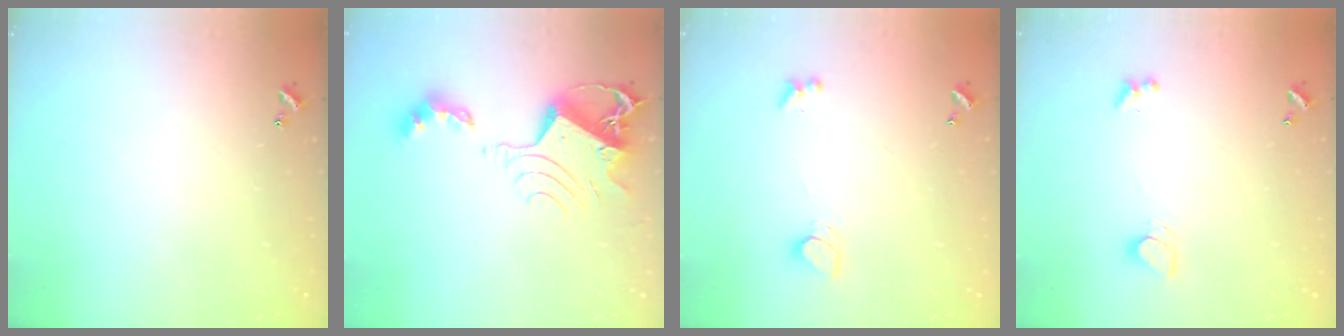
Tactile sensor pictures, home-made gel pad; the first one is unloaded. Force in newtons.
{"total": 11.1, "press": 11.1, "slide": 1.1}
{"total": 2.5, "press": 2.4, "slide": 0.7}
{"total": 2.5, "press": 2.4, "slide": 0.7}